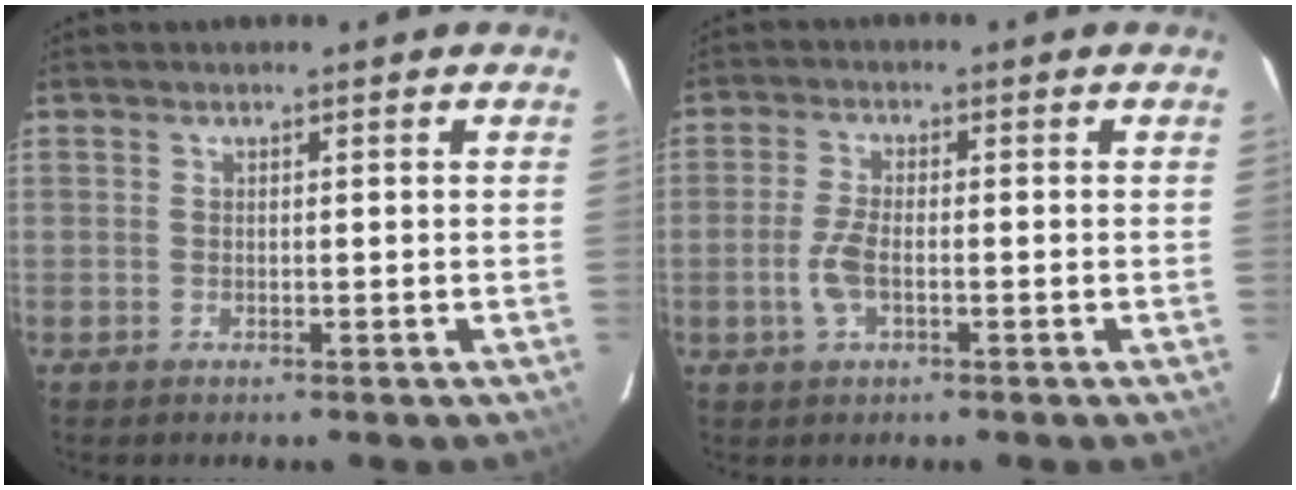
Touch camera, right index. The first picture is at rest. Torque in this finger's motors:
{"motor_torque": [0.35, 0.20, 0.06, 0.06]}